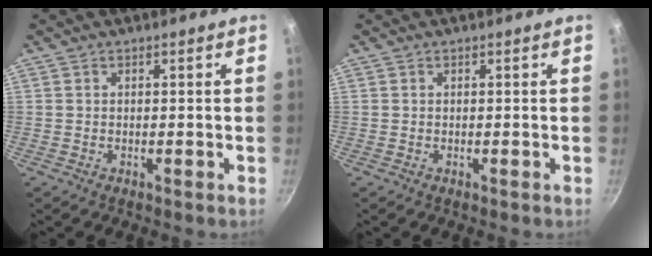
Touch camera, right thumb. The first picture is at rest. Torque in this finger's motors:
{"motor_torque": [-0.14, 0.14, 0.13, 0.14, 0.00]}